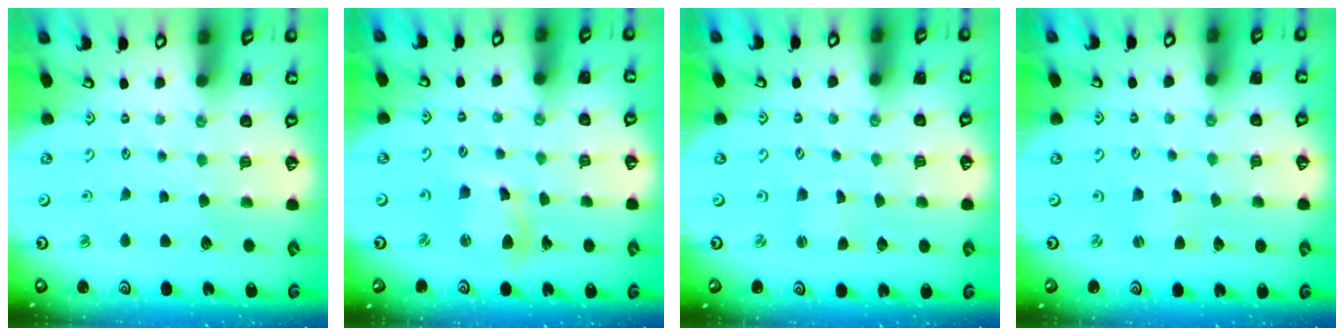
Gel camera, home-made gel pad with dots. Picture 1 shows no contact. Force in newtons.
{"total": 7.5, "press": 7.4, "slide": 1.0}
{"total": 0.0}
{"total": 1.4, "press": 1.3, "slide": 0.3}